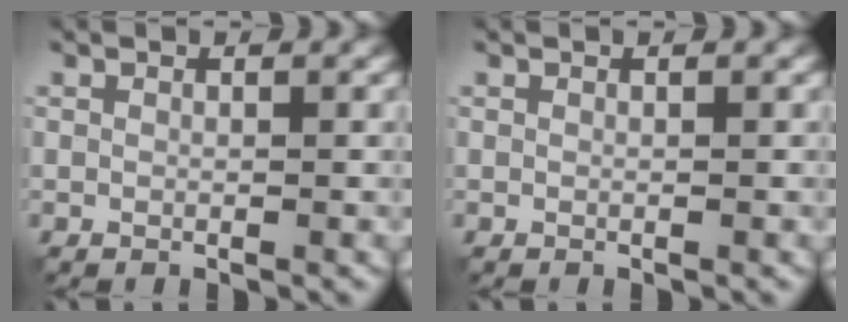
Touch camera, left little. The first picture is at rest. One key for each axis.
{"total": 0.0}